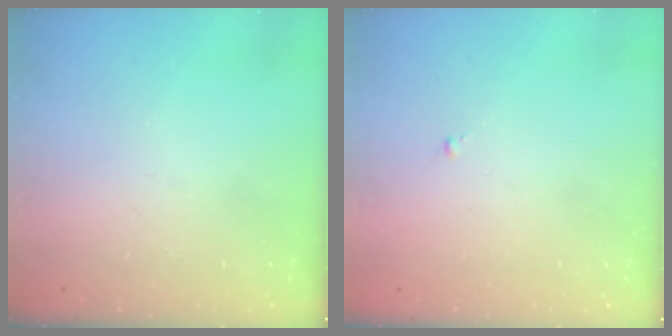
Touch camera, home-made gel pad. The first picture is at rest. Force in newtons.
{"total": 0.0}